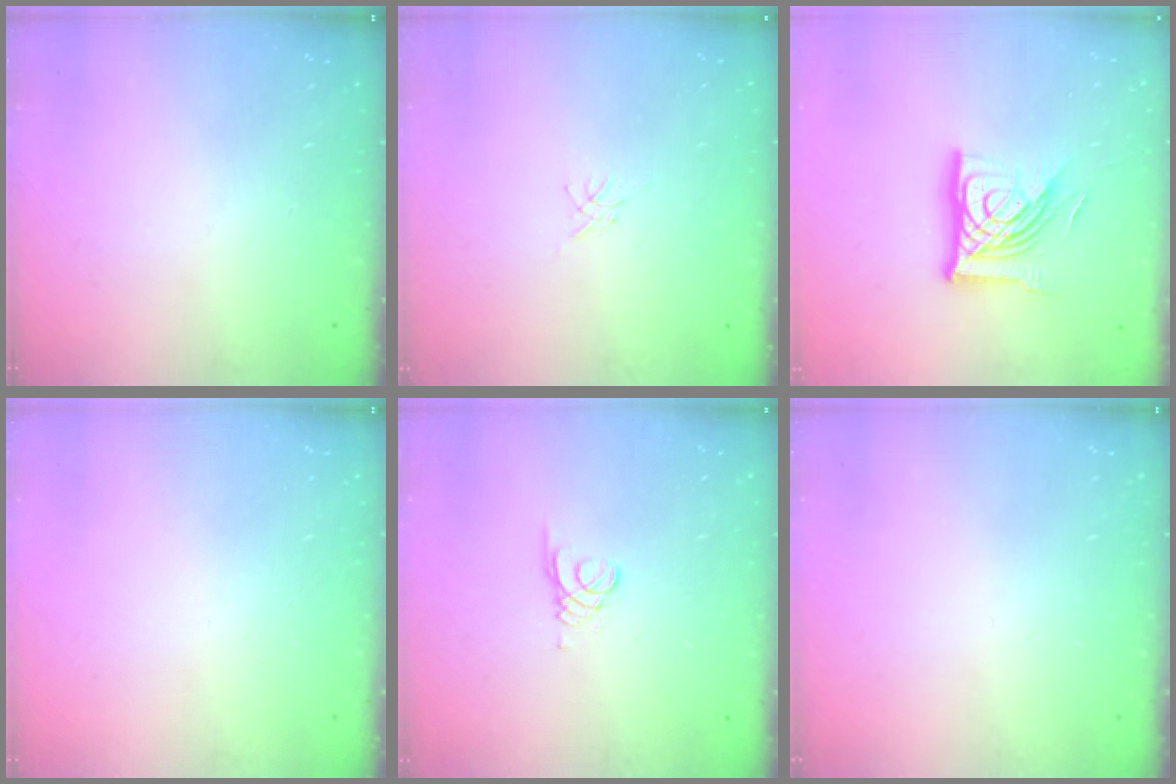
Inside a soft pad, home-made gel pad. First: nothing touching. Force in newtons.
{"total": 0.0}
{"total": 16.8, "press": 16.7, "slide": 1.7}
{"total": 0.0}
{"total": 1.5, "press": 1.5, "slide": 0.1}
{"total": 0.0}